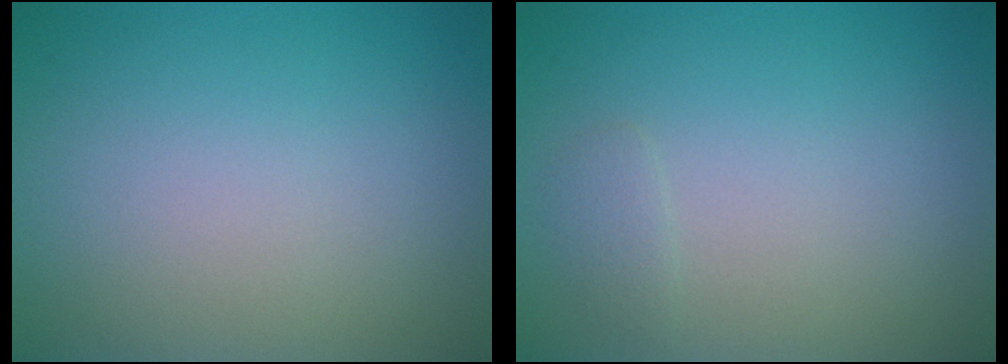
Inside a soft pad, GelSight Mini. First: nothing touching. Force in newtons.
{"total": 0.8, "press": 0.8, "slide": 0.1}